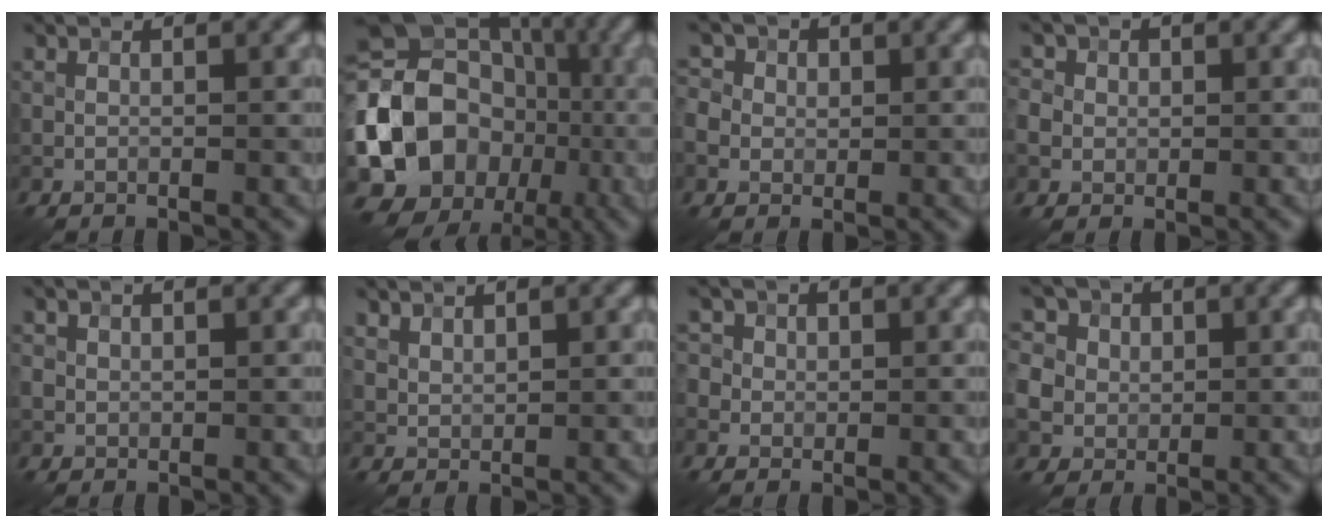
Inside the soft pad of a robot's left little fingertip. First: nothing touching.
{"total": 15.1, "force": [-3.7, 12.4, 7.8], "torque": [-0.150, 0.015, -0.077]}
{"total": 5.2, "force": [1.0, 4.7, 2.0], "torque": [-0.035, 0.033, -0.005]}
{"total": 4.7, "force": [0.6, 4.3, 1.8], "torque": [-0.034, 0.027, -0.011]}
{"total": 1.4, "force": [0.3, 1.2, 0.6], "torque": [-0.011, 0.000, 0.007]}
{"total": 1.9, "force": [1.6, 0.9, 0.5], "torque": [-0.017, -0.005, 0.045]}
{"total": 4.1, "force": [1.4, 3.6, 1.4], "torque": [-0.015, 0.023, 0.007]}
{"total": 10.2, "force": [3.1, 8.6, 4.4], "torque": [-0.099, 0.026, 0.031]}